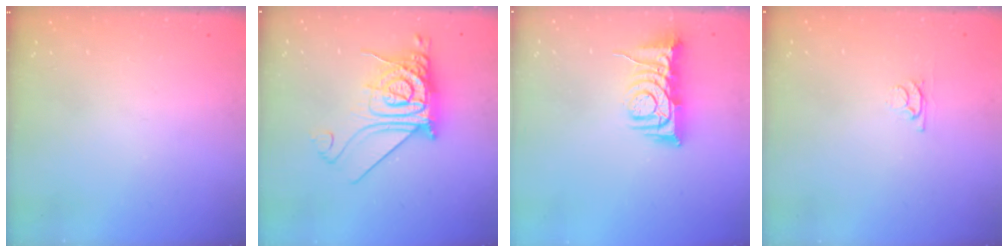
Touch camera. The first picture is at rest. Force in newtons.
{"total": 20.3, "press": 20.2, "slide": 2.3}
{"total": 8.8, "press": 8.8, "slide": 0.4}
{"total": 3.3, "press": 3.3, "slide": 0.5}